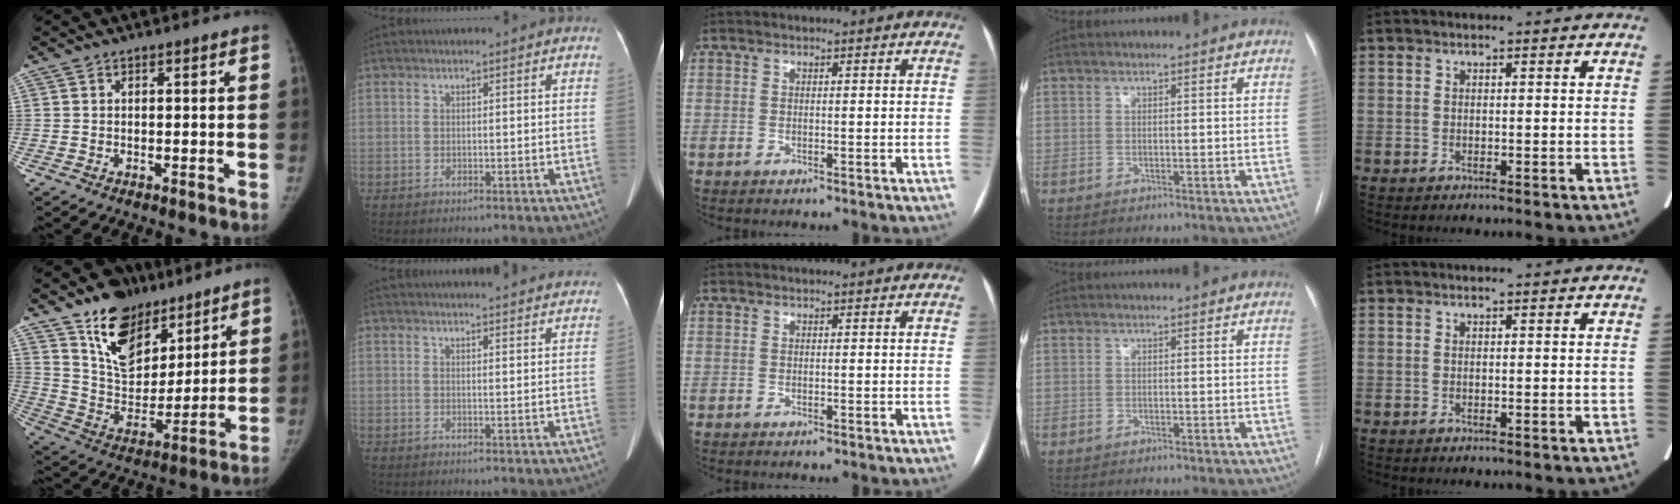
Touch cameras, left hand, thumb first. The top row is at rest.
{"thumb": {"total": 17.9, "force": [11.9, 10.5, 8.3], "torque": [-0.081, -0.068, 0.216]}, "index": {"total": 12.3, "force": [11.7, 1.2, 3.7], "torque": [-0.037, 0.014, 0.127]}}